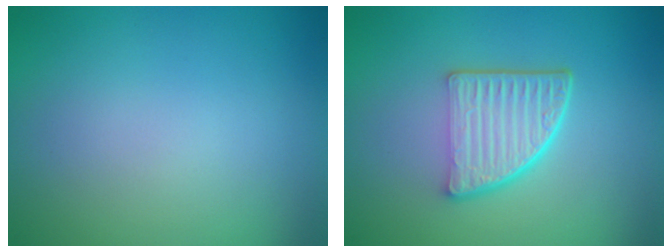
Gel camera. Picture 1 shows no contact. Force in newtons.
{"total": 5.3, "press": 3.7, "slide": 3.8}